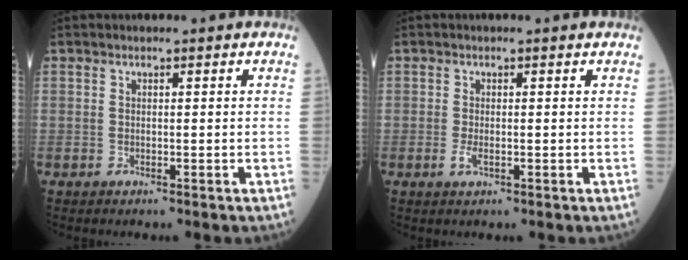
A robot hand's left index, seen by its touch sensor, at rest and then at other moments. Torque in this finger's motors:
{"motor_torque": [0.46, 0.21, 0.02, 0.01]}